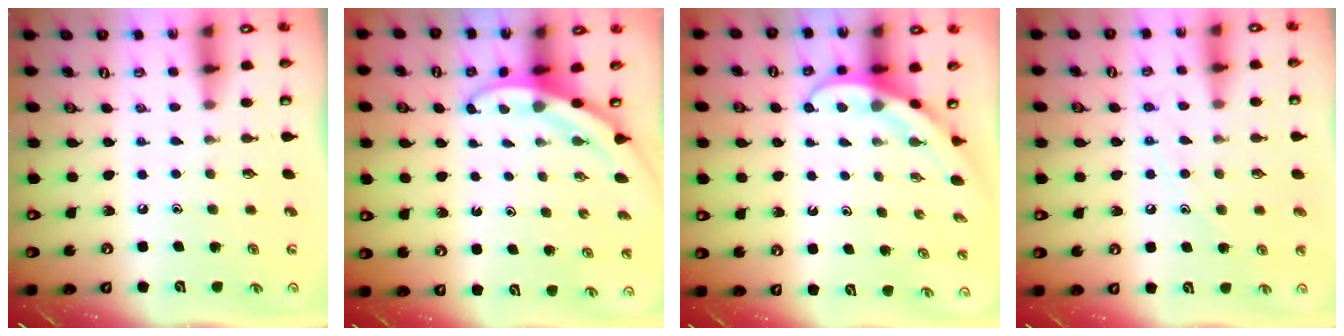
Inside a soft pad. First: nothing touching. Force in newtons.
{"total": 3.4, "press": 3.4, "slide": 0.2}
{"total": 3.9, "press": 3.9, "slide": 0.3}
{"total": 8.1, "press": 8.0, "slide": 0.7}